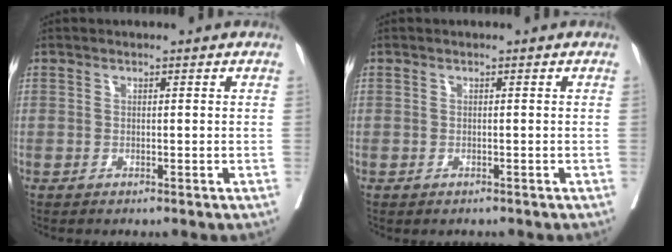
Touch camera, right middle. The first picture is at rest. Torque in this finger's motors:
{"motor_torque": [0.23, -0.16, 0.00, 0.00]}